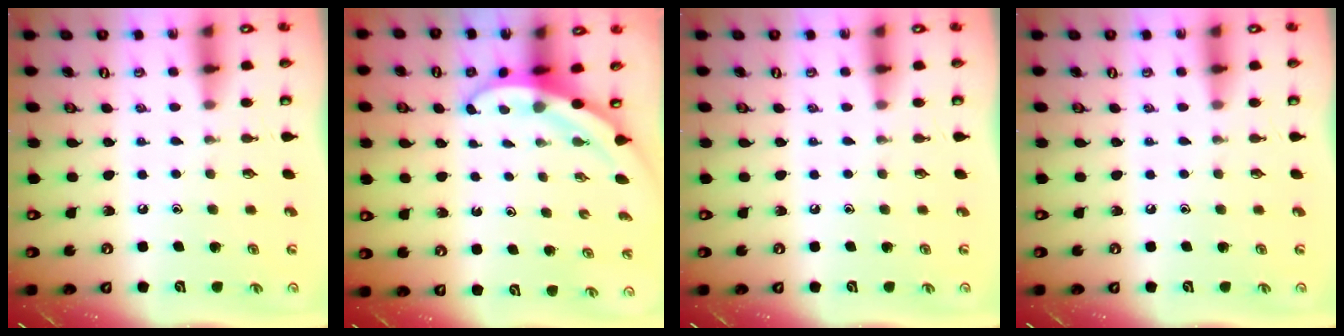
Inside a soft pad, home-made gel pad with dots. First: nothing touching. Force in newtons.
{"total": 3.3, "press": 3.3, "slide": 0.0}
{"total": 0.0}
{"total": 0.0}